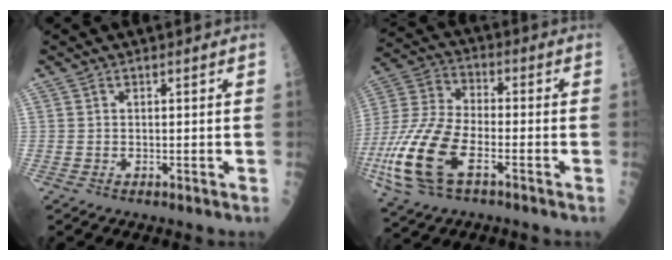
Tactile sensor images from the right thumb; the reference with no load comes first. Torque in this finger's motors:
{"motor_torque": [2.49, 2.21, 1.70, -0.80, 0.23]}